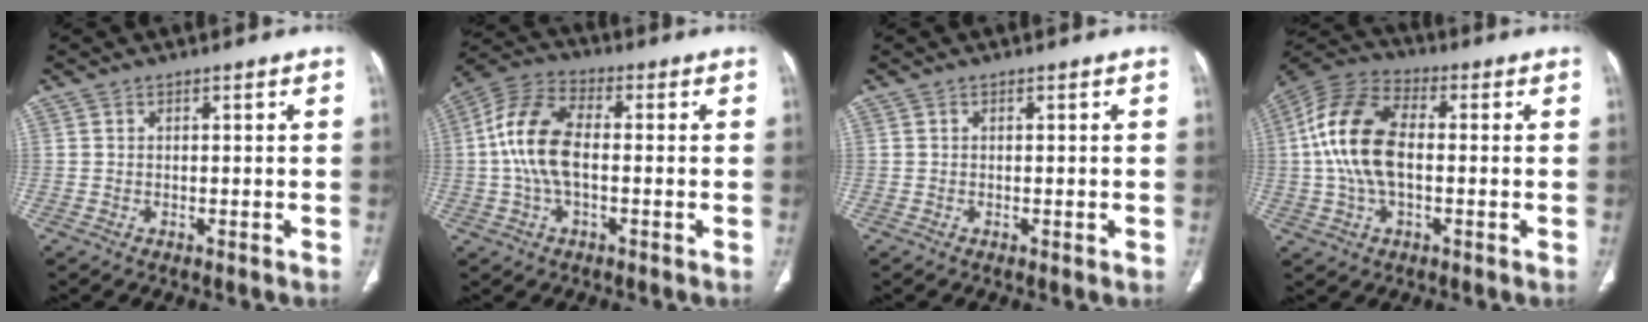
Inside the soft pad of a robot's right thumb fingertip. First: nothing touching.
{"total": 11.6, "force": [-0.4, 6.3, 9.8], "torque": [-0.206, 0.031, -0.012]}
{"total": 0.6, "force": [-0.1, 0.2, 0.6], "torque": [-0.007, -0.002, 0.000]}
{"total": 14.5, "force": [0.1, 8.4, 11.8], "torque": [-0.239, 0.029, -0.005]}